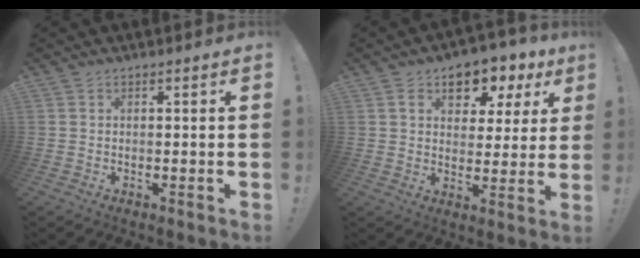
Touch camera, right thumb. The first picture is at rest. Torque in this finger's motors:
{"motor_torque": [0.79, 0.85, 0.15, 0.12, 0.01]}